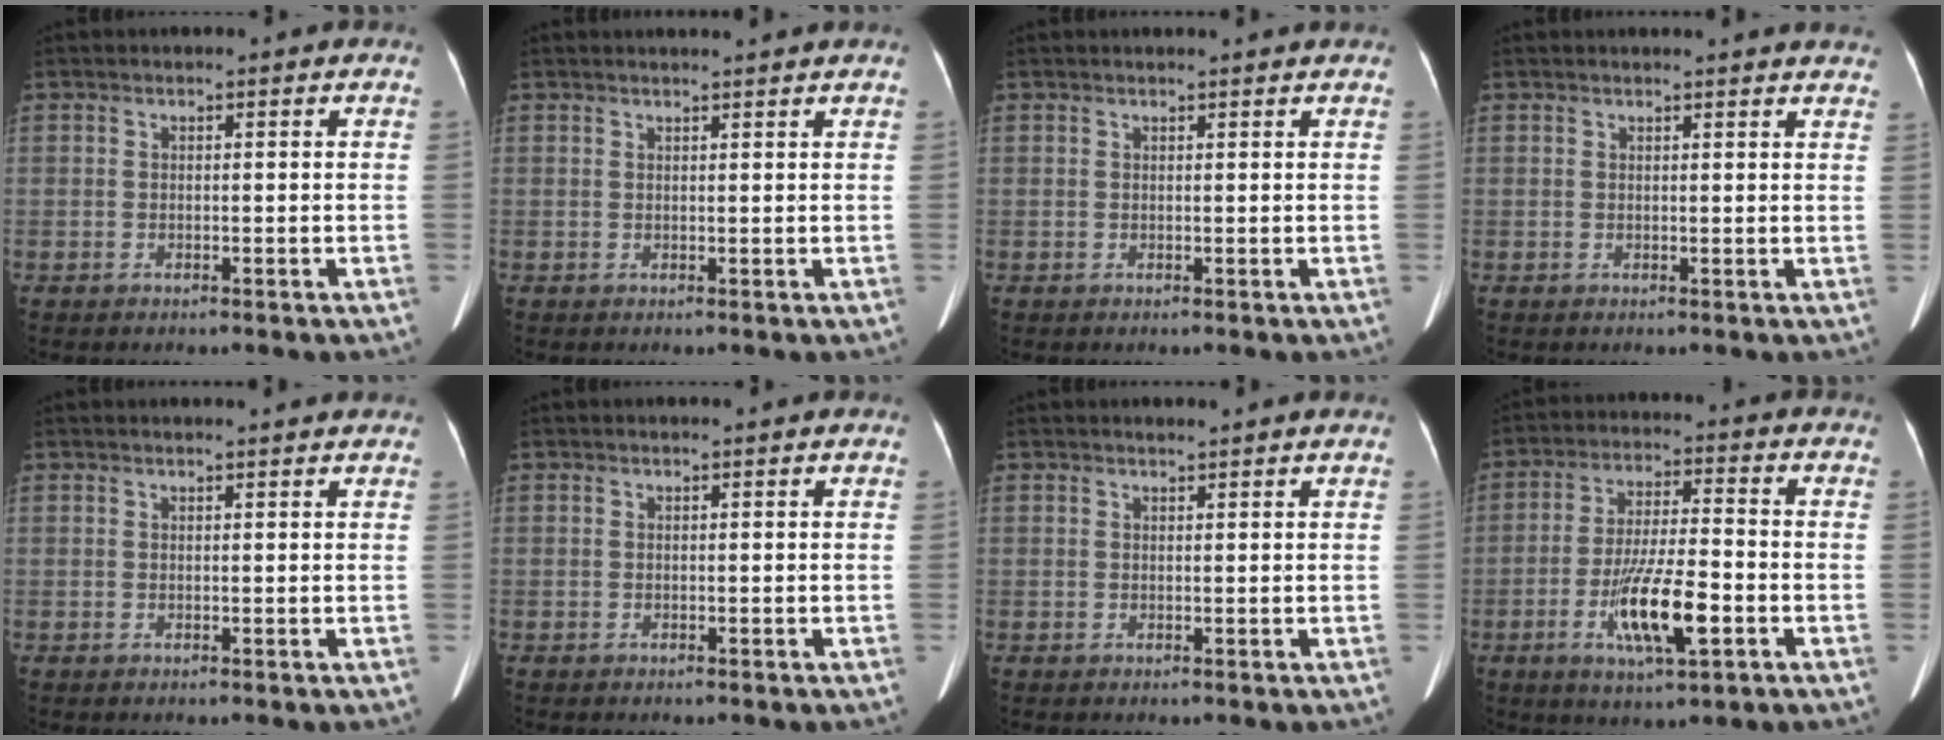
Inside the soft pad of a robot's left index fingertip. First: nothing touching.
{"total": 3.3, "force": [3.1, -0.4, 1.0], "torque": [-0.014, 0.013, 0.038]}
{"total": 2.0, "force": [2.0, -0.1, 0.5], "torque": [-0.011, 0.009, 0.023]}
{"total": 8.8, "force": [8.4, 0.6, 2.3], "torque": [-0.016, -0.005, 0.072]}
{"total": 2.2, "force": [2.1, -0.1, 0.5], "torque": [-0.011, 0.009, 0.023]}
{"total": 0.0}
{"total": 0.8, "force": [0.8, -0.2, 0.2], "torque": [-0.009, 0.000, 0.018]}
{"total": 11.1, "force": [-3.8, 2.0, 10.2], "torque": [-0.193, -0.009, -0.065]}